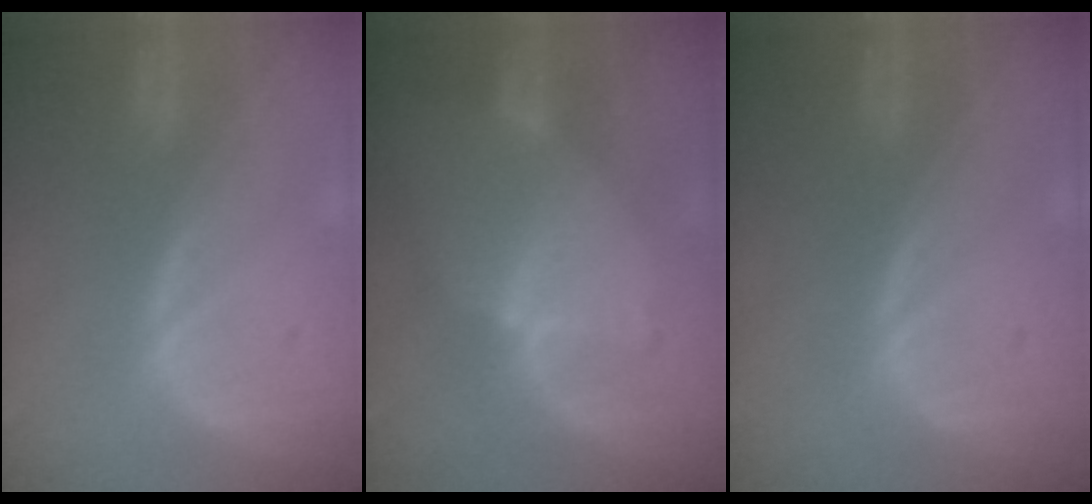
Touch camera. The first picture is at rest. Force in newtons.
{"total": 6.8, "press": 6.0, "slide": 3.3}
{"total": 0.0}